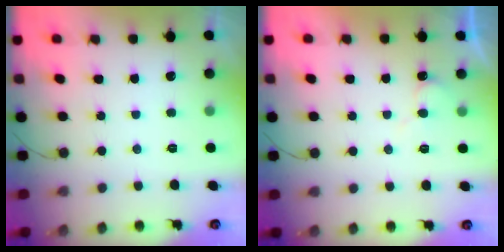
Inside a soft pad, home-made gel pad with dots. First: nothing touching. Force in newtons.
{"total": 4.7, "press": 4.6, "slide": 0.5}